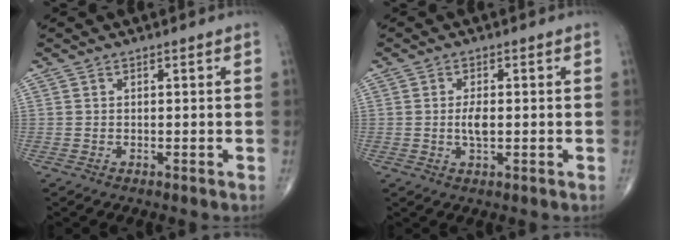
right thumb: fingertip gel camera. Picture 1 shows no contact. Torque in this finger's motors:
{"motor_torque": [0.69, 0.42, 0.21, -0.15, 0.00]}